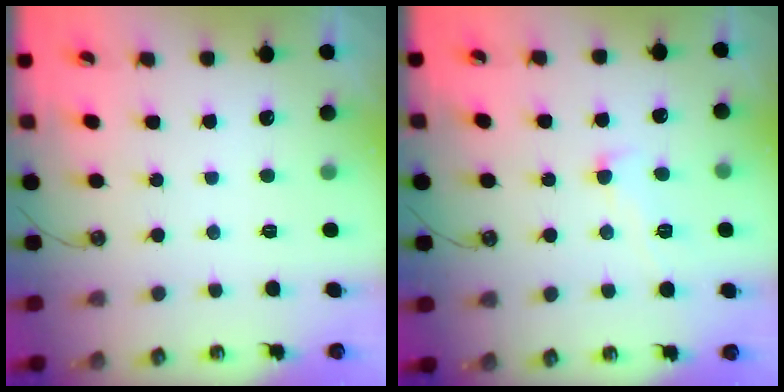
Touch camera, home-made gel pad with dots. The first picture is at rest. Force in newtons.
{"total": 1.6, "press": 1.4, "slide": 0.8}